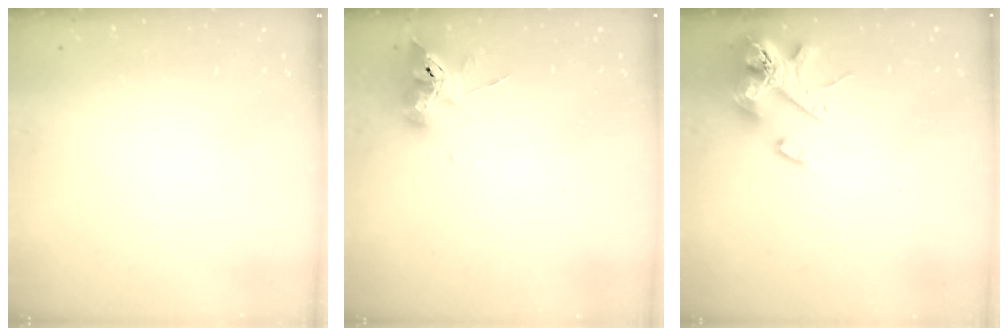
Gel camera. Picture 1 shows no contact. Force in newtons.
{"total": 9.8, "press": 9.7, "slide": 1.3}
{"total": 13.7, "press": 13.5, "slide": 2.1}